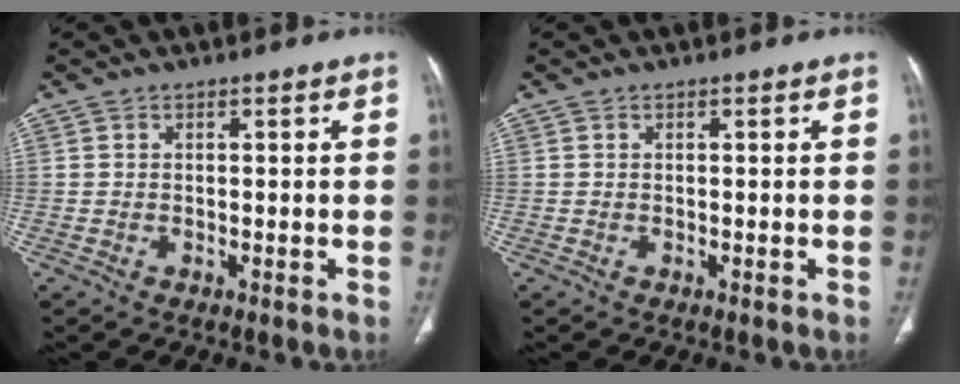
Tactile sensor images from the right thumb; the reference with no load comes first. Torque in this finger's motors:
{"motor_torque": [0.00, 0.00, 0.00, 0.00, 0.00]}